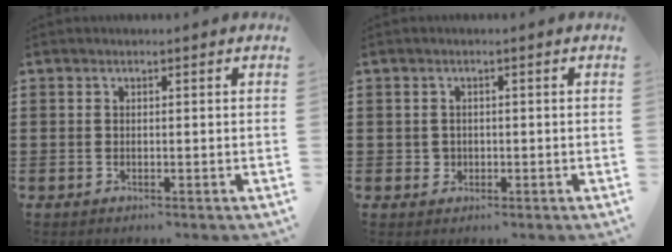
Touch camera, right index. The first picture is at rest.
{"total": 1.4, "force": [-0.3, 1.4, 0.2], "torque": [-0.008, 0.004, -0.008]}